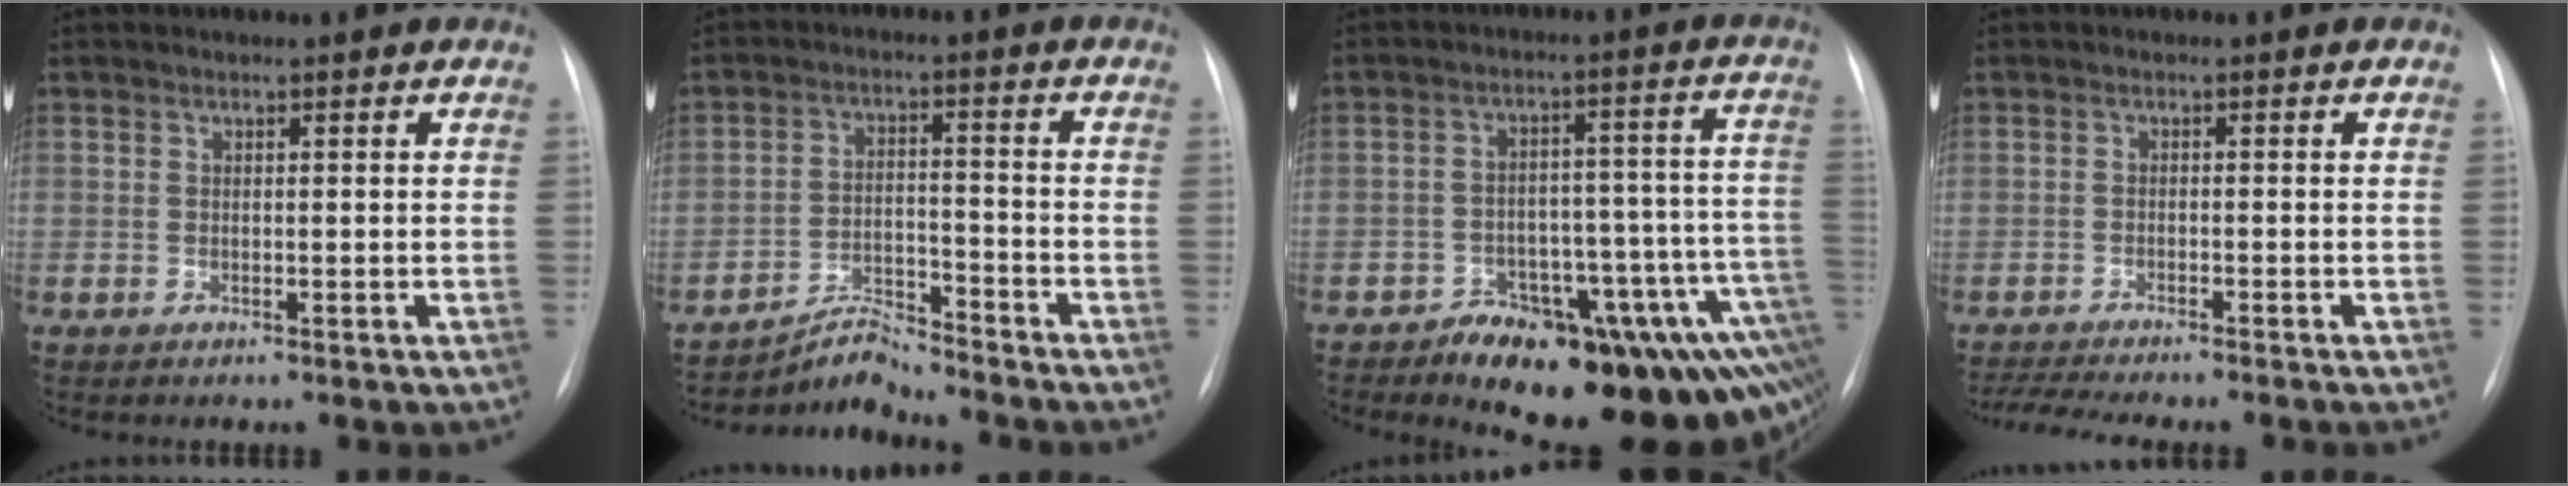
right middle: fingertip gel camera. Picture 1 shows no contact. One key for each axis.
{"total": 5.0, "fx": -5.0, "fy": 0.1, "fz": -0.2, "tx": -0.003, "ty": 0.001, "tz": -0.082}
{"total": 20.2, "fx": -13.4, "fy": 6.4, "fz": 13.7, "tx": -0.056, "ty": 0.051, "tz": -0.160}
{"total": 9.1, "fx": -8.1, "fy": 0.9, "fz": 4.0, "tx": -0.060, "ty": -0.005, "tz": -0.118}